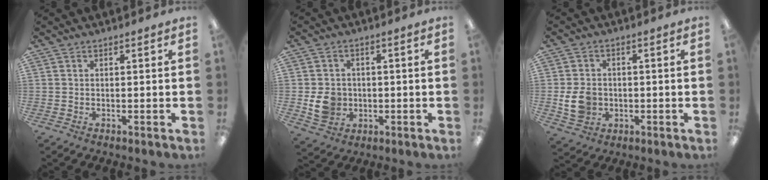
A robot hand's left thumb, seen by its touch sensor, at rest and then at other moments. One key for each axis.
{"total": 7.2, "fx": -1.0, "fy": 6.4, "fz": 3.1, "tx": -0.047, "ty": 0.008, "tz": -0.015}
{"total": 7.3, "fx": -1.2, "fy": 6.2, "fz": 3.7, "tx": -0.069, "ty": 0.007, "tz": -0.019}